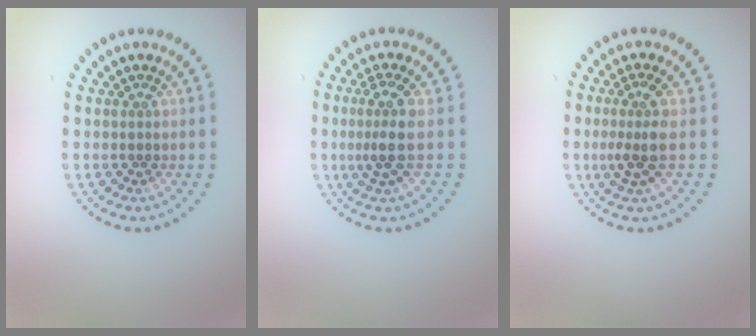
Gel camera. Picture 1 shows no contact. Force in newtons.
{"total": 3.0, "press": 2.3, "slide": 1.8}
{"total": 2.8, "press": 2.0, "slide": 1.9}